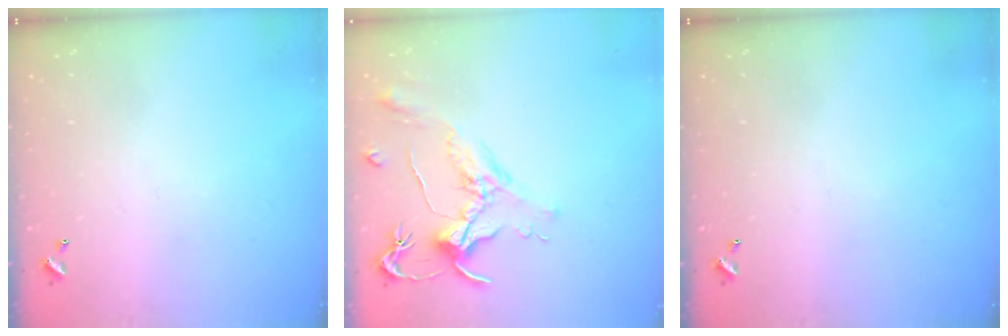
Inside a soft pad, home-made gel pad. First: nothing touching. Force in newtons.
{"total": 1.6, "press": 1.5, "slide": 0.7}
{"total": 0.0}